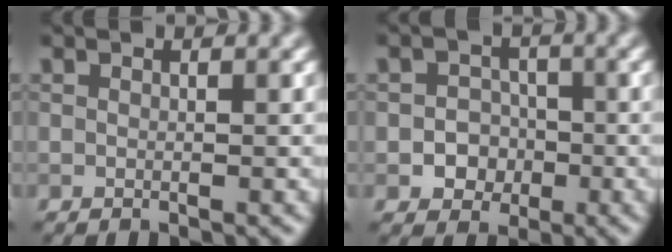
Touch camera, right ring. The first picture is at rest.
{"total": 3.2, "force": [-1.0, 2.8, 1.1], "torque": [0.005, 0.002, -0.030]}